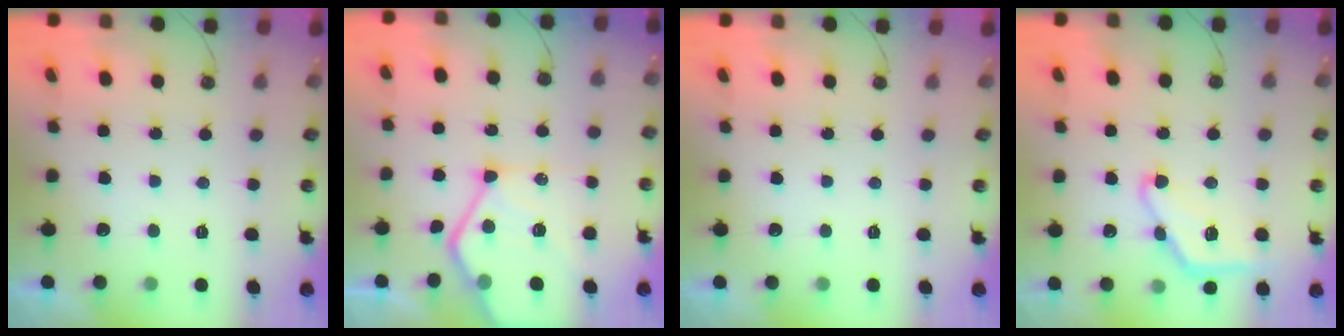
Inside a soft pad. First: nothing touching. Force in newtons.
{"total": 16.9, "press": 16.8, "slide": 1.7}
{"total": 0.0}
{"total": 11.7, "press": 11.7, "slide": 0.7}